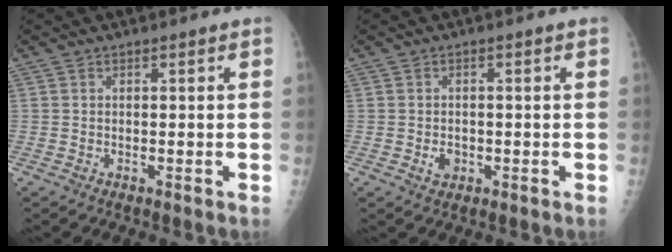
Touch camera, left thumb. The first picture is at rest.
{"total": 2.3, "force": [-0.6, 1.8, 1.2], "torque": [-0.011, 0.002, -0.005]}